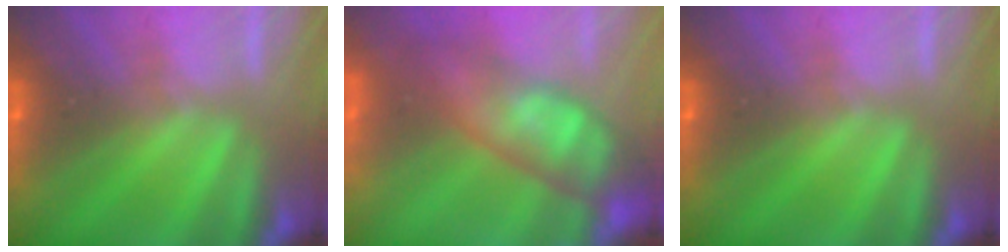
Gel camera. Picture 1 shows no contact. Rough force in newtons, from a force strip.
{"total": 4.6}
{"total": 0.0}